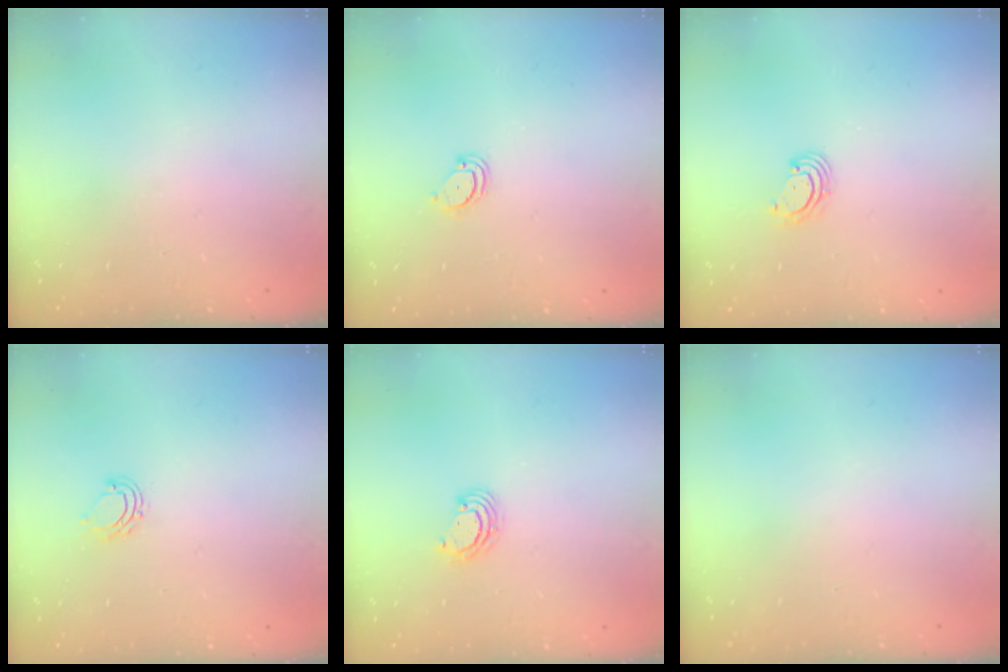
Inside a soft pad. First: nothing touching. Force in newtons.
{"total": 2.4, "press": 2.4, "slide": 0.2}
{"total": 2.5, "press": 2.5, "slide": 0.3}
{"total": 5.2, "press": 5.1, "slide": 0.7}
{"total": 3.2, "press": 3.2, "slide": 0.1}
{"total": 0.0}